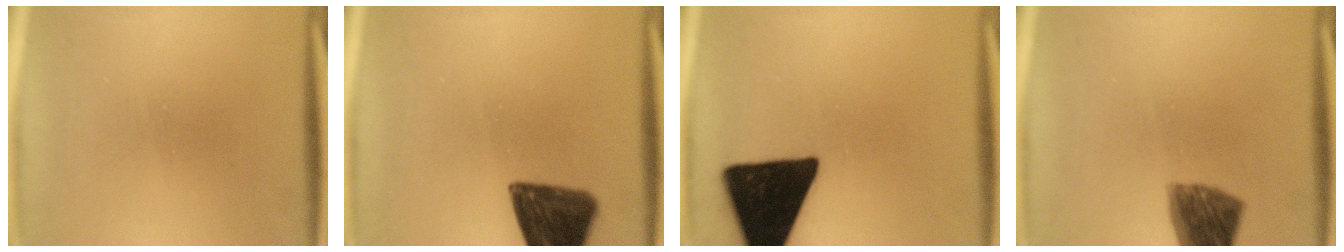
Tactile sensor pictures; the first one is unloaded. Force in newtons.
{"total": 12.7}
{"total": 18.3}
{"total": 8.8}